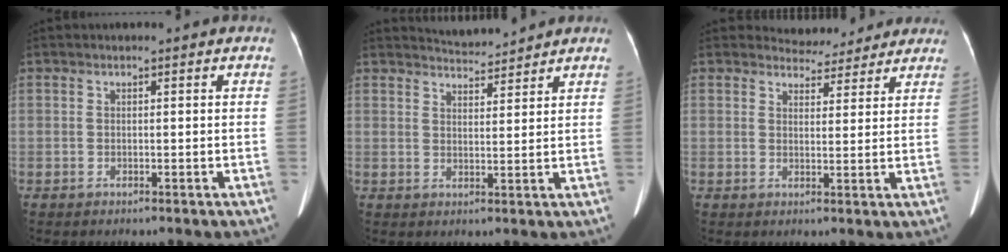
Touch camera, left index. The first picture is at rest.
{"total": 4.4, "force": [4.4, 0.0, 0.0], "torque": [-0.010, 0.007, 0.070]}
{"total": 6.0, "force": [5.6, 2.1, -0.2], "torque": [0.009, 0.006, 0.062]}